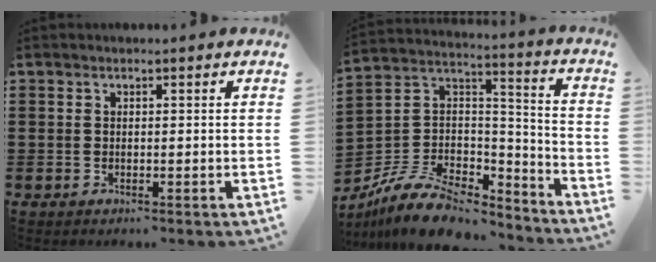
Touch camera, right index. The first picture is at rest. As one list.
[{"total": 10.8, "force": [-8.3, 4.8, 4.8], "torque": [-0.108, 0.026, -0.161]}]